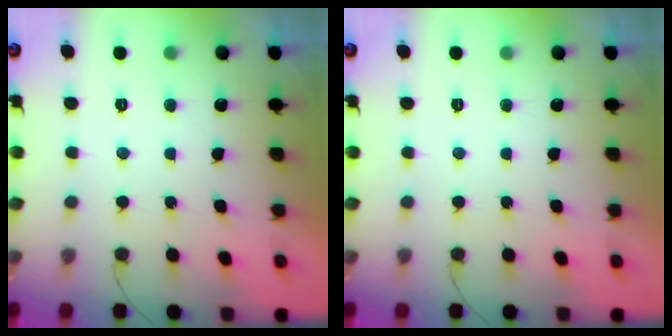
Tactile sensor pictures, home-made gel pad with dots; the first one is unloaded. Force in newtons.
{"total": 0.0}